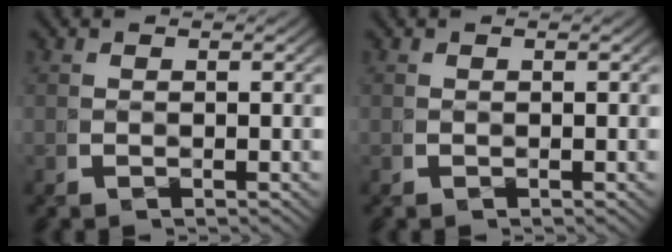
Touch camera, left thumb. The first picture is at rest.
{"total": 0.0}